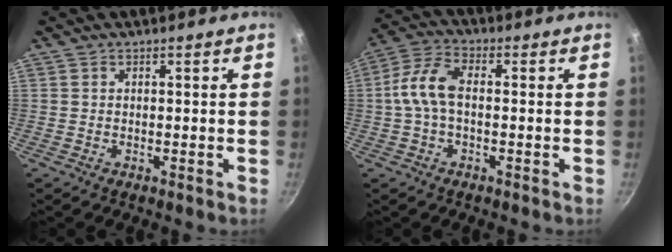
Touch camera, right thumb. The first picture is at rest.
{"total": 8.2, "force": [-0.3, 4.3, 7.0], "torque": [-0.147, 0.031, -0.019]}